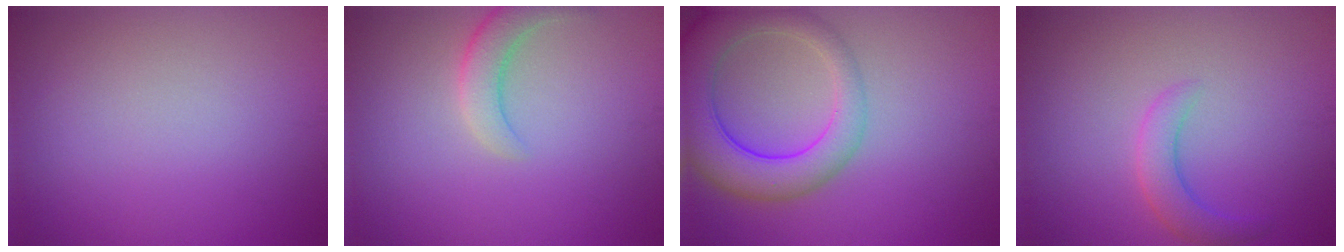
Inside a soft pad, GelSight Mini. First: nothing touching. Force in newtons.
{"total": 2.9, "press": 2.8, "slide": 0.3}
{"total": 7.3, "press": 7.2, "slide": 0.6}
{"total": 2.6, "press": 2.6, "slide": 0.1}